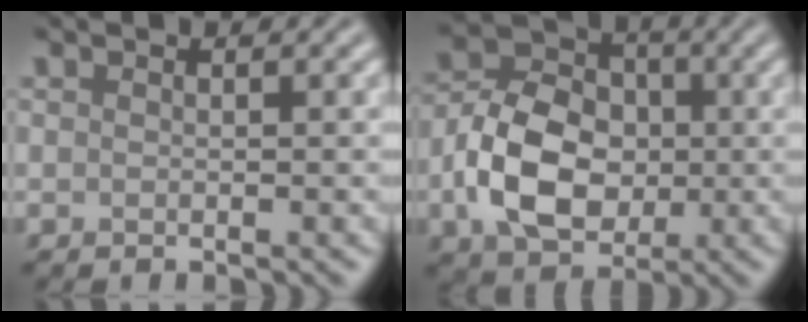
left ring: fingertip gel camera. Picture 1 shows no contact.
{"total": 8.0, "force": [-1.4, 5.8, 5.3], "torque": [-0.103, 0.008, -0.034]}